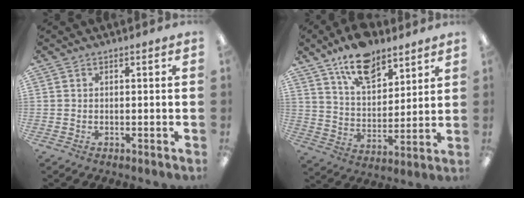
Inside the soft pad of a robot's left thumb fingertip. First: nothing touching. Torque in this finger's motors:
{"motor_torque": [0.31, 0.29, 1.25, -1.53, 0.24]}